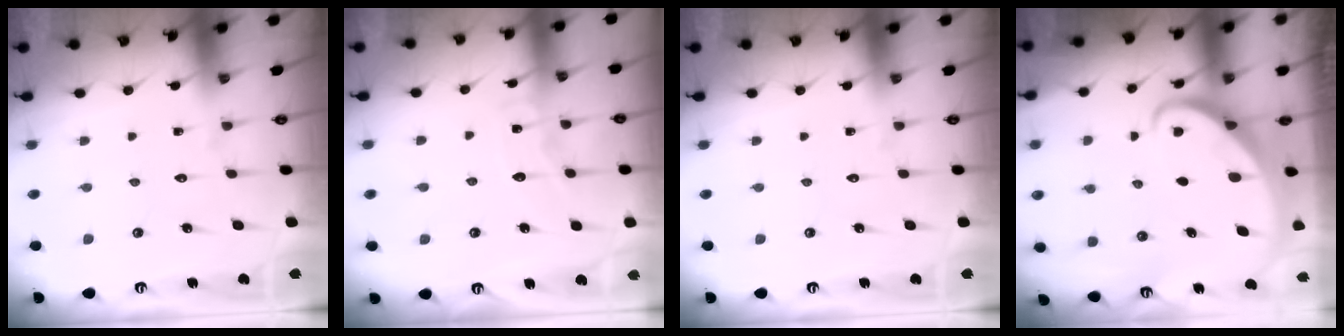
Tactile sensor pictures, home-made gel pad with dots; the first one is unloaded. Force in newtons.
{"total": 5.2, "press": 5.2, "slide": 0.5}
{"total": 0.0}
{"total": 2.8, "press": 2.8, "slide": 0.4}